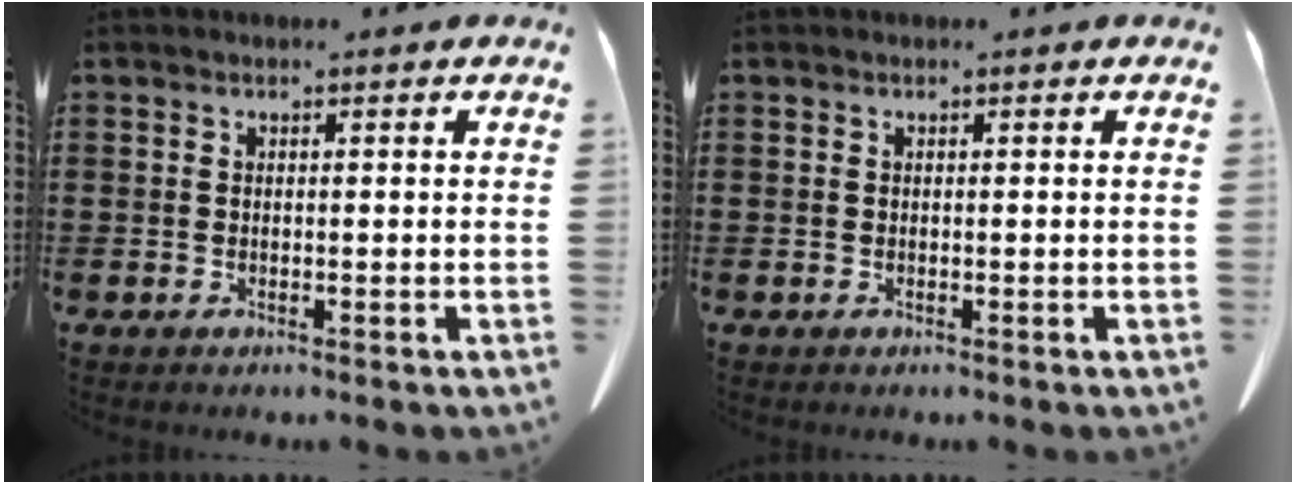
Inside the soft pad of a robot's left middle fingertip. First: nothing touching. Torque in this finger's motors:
{"motor_torque": [0.00, 0.00, 0.00, 0.01]}